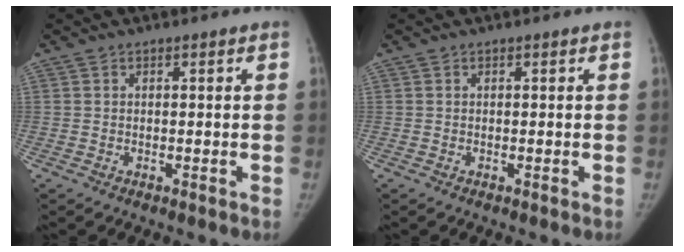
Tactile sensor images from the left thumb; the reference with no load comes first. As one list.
[{"total": 0.0}]